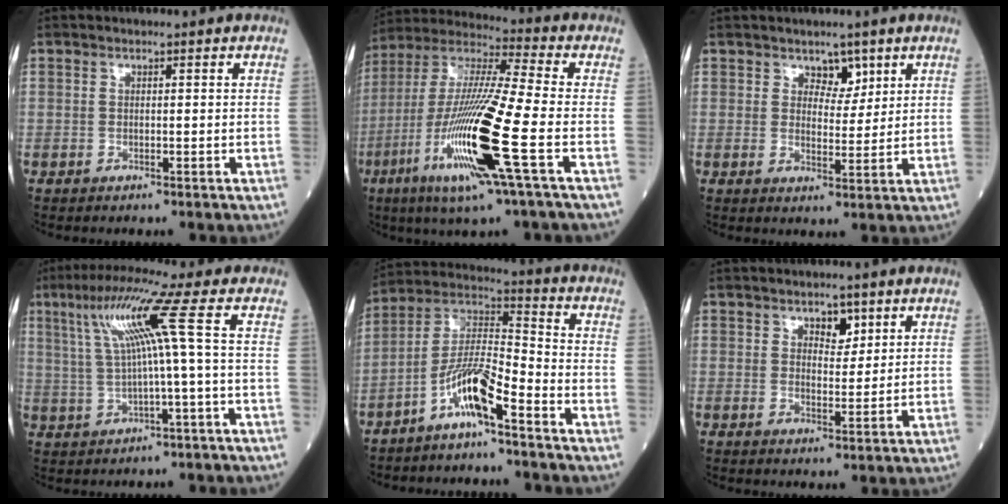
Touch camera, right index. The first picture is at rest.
{"total": 19.7, "force": [-6.8, 0.3, 18.5], "torque": [-0.399, -0.031, -0.136]}
{"total": 3.5, "force": [2.3, 2.0, 1.8], "torque": [-0.019, -0.001, 0.038]}
{"total": 8.9, "force": [2.1, -1.8, 8.5], "torque": [-0.156, 0.027, 0.050]}
{"total": 9.3, "force": [-5.7, 0.9, 7.4], "torque": [-0.161, 0.005, -0.113]}
{"total": 3.3, "force": [2.0, 1.7, 2.0], "torque": [-0.025, 0.000, 0.032]}